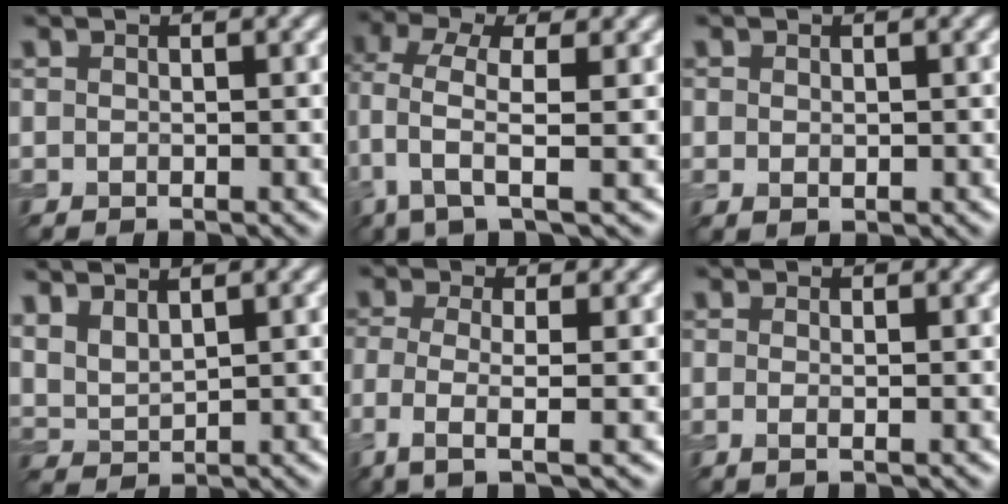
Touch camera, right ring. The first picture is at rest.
{"total": 4.5, "force": [0.5, 1.5, 4.2], "torque": [-0.096, -0.003, 0.007]}
{"total": 0.7, "force": [0.2, 0.5, 0.5], "torque": [-0.008, -0.002, 0.007]}
{"total": 3.6, "force": [2.6, 1.6, 2.0], "torque": [-0.049, 0.010, 0.052]}
{"total": 3.8, "force": [-1.2, 1.0, 3.5], "torque": [-0.071, -0.010, -0.031]}
{"total": 0.8, "force": [-0.2, 0.2, 0.7], "torque": [-0.015, -0.006, -0.004]}